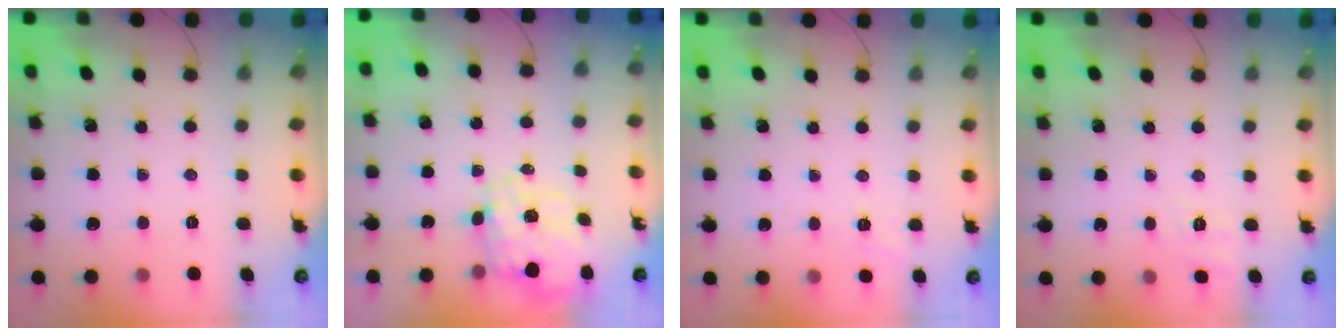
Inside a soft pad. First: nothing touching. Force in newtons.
{"total": 2.9, "press": 2.7, "slide": 1.1}
{"total": 2.0, "press": 1.4, "slide": 1.4}
{"total": 7.9, "press": 7.6, "slide": 2.3}